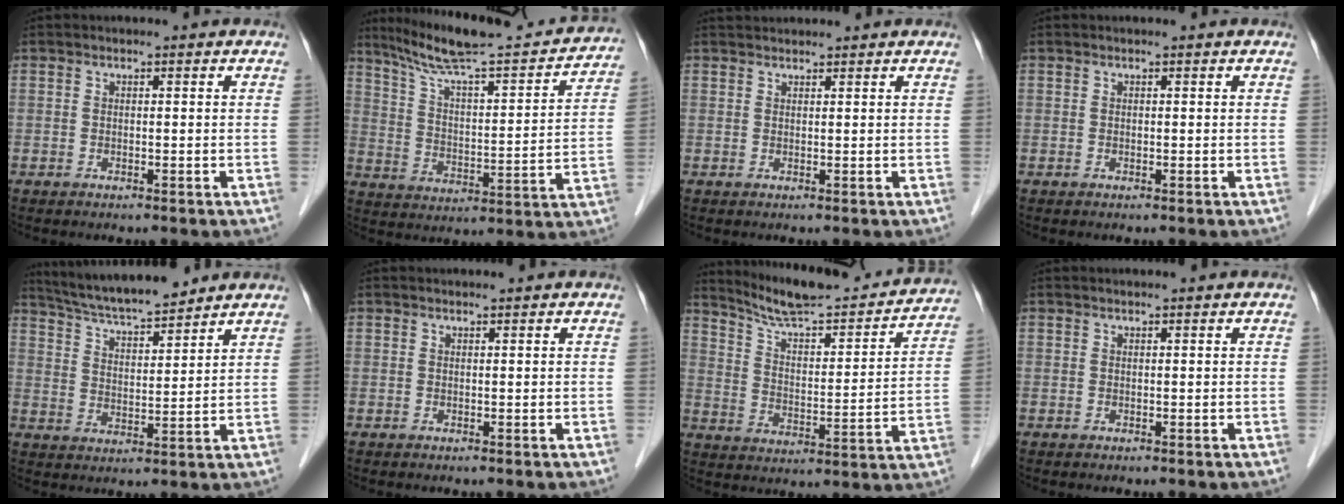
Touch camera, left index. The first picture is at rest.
{"total": 23.1, "force": [20.6, 2.2, 10.1], "torque": [-0.162, -0.008, 0.294]}
{"total": 2.6, "force": [2.6, 0.3, 0.3], "torque": [-0.007, 0.031, 0.046]}
{"total": 0.0}
{"total": 11.6, "force": [10.7, 1.0, 4.6], "torque": [-0.083, 0.014, 0.185]}
{"total": 0.7, "force": [0.7, -0.1, 0.1], "torque": [-0.007, 0.005, 0.015]}
{"total": 20.7, "force": [19.1, 2.2, 7.6], "torque": [-0.116, -0.022, 0.270]}
{"total": 1.0, "force": [0.9, 0.0, 0.3], "torque": [-0.006, 0.012, 0.018]}